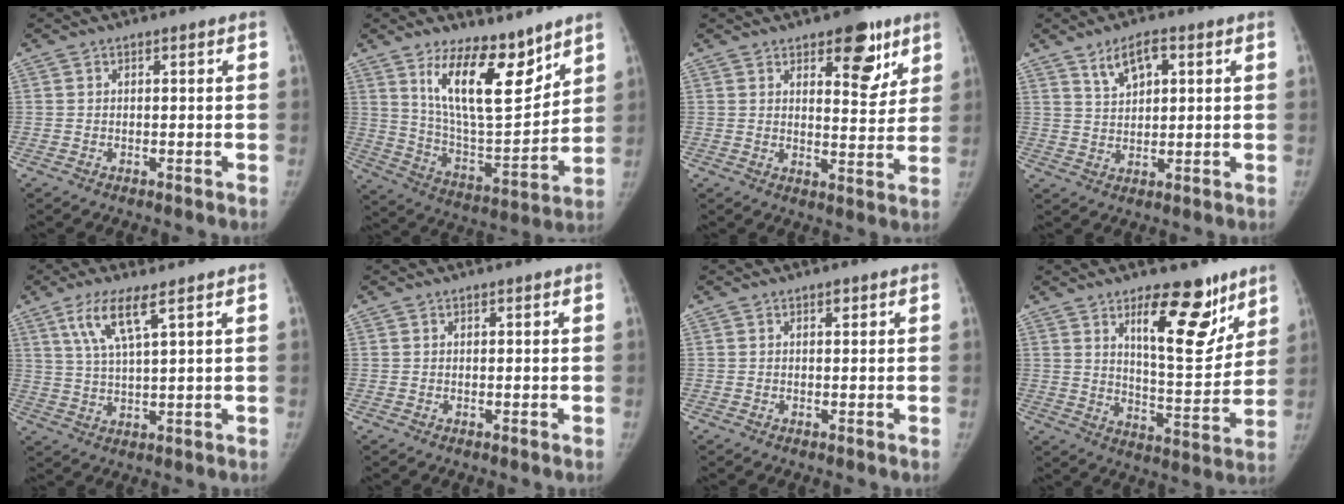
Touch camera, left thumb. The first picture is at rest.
{"total": 16.9, "force": [10.6, 6.4, 11.5], "torque": [-0.150, -0.081, 0.199]}
{"total": 10.4, "force": [6.0, 4.8, 7.1], "torque": [-0.057, -0.031, 0.082]}
{"total": 6.0, "force": [3.1, 2.8, 4.3], "torque": [-0.064, -0.009, 0.058]}
{"total": 7.4, "force": [4.1, 1.1, 6.1], "torque": [-0.131, -0.018, 0.086]}
{"total": 0.0}
{"total": 0.8, "force": [0.5, 0.4, 0.5], "torque": [-0.005, -0.001, 0.007]}
{"total": 15.8, "force": [9.3, 6.2, 11.2], "torque": [-0.114, -0.065, 0.146]}